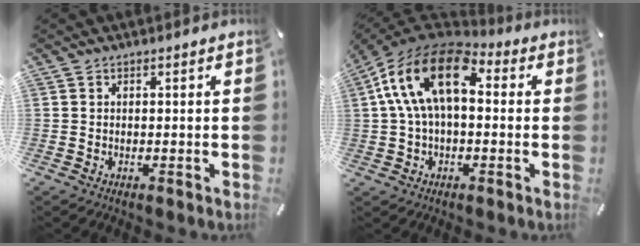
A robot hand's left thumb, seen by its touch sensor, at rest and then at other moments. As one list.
[{"total": 17.1, "force": [3.7, 9.9, 13.4], "torque": [-0.261, -0.002, 0.060]}]